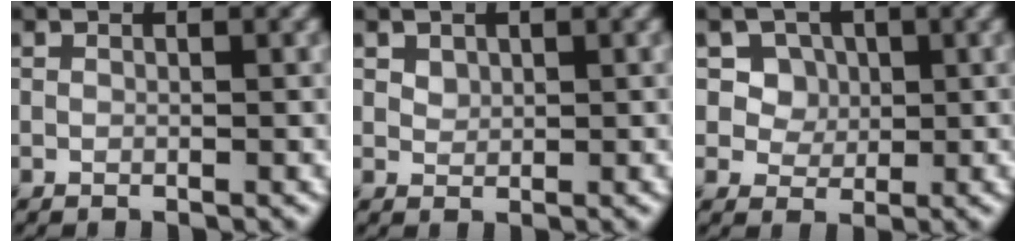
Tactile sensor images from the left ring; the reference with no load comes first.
{"total": 1.0, "force": [0.6, 0.7, 0.3], "torque": [-0.009, -0.007, 0.019]}
{"total": 5.5, "force": [2.3, 4.4, 2.3], "torque": [-0.042, -0.003, 0.038]}